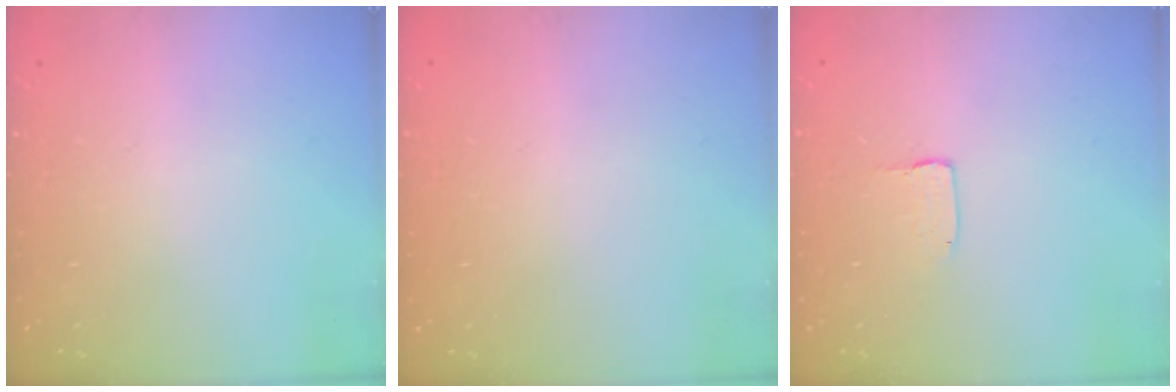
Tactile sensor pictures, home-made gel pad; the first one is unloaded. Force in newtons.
{"total": 0.0}
{"total": 1.7, "press": 1.6, "slide": 0.1}